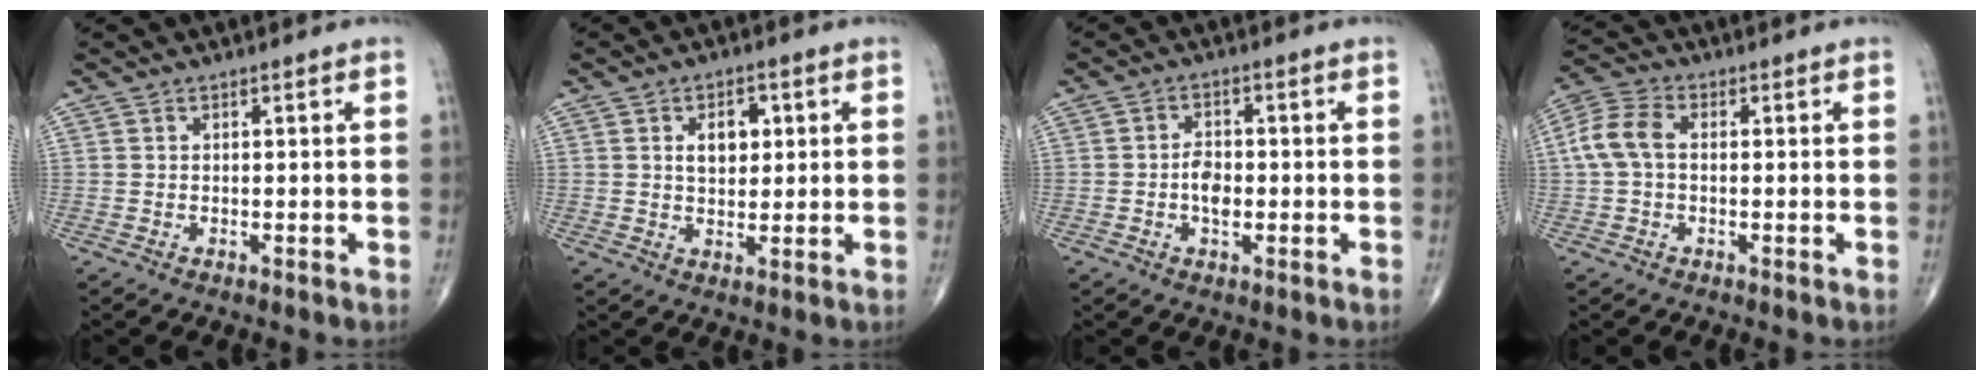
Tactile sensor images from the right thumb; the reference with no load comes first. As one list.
[{"total": 5.7, "force": [1.5, 3.7, 4.1], "torque": [-0.042, -0.004, 0.023]}, {"total": 4.0, "force": [-0.7, 2.4, 3.1], "torque": [-0.046, 0.006, -0.017]}, {"total": 6.9, "force": [0.3, 4.5, 5.2], "torque": [-0.116, 0.022, -0.002]}]